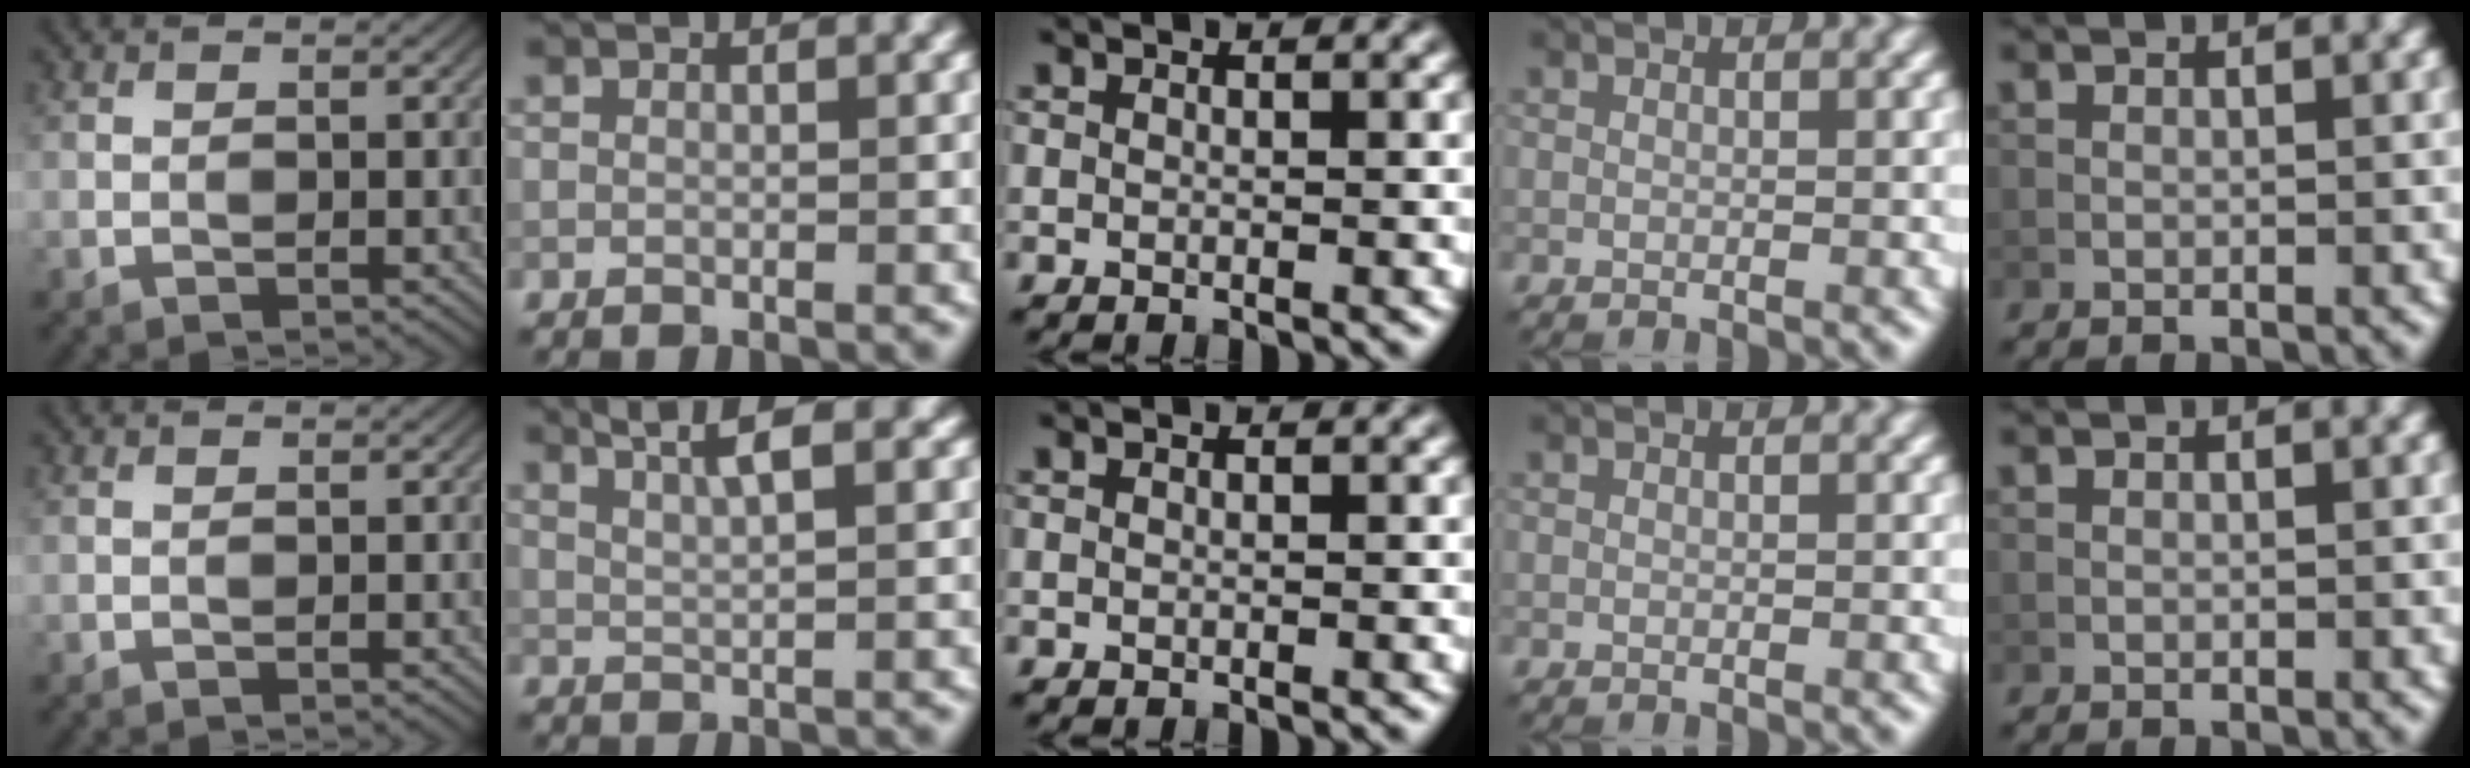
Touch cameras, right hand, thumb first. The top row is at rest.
{"index": {"total": 6.5, "force": [4.1, 2.6, 4.4], "torque": [-0.048, 0.031, 0.041]}}